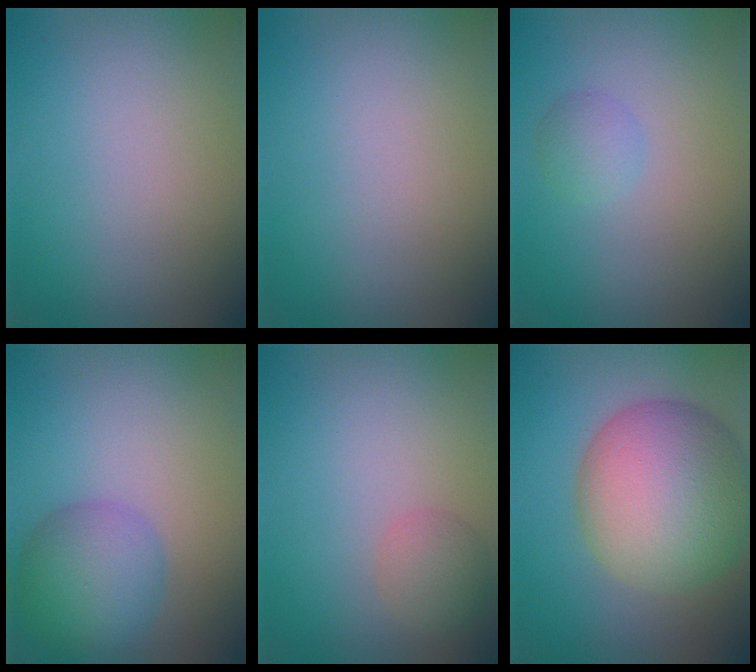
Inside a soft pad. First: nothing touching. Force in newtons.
{"total": 0.0}
{"total": 1.6, "press": 1.6, "slide": 0.1}
{"total": 5.0, "press": 4.9, "slide": 0.2}
{"total": 2.2, "press": 2.2, "slide": 0.1}
{"total": 12.7, "press": 12.7, "slide": 0.6}